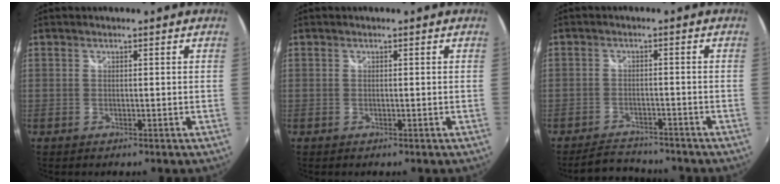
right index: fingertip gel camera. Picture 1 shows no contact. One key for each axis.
{"total": 0.0}
{"total": 5.5, "fx": -5.1, "fy": 2.1, "fz": 0.6, "tx": -0.035, "ty": 0.008, "tz": -0.081}